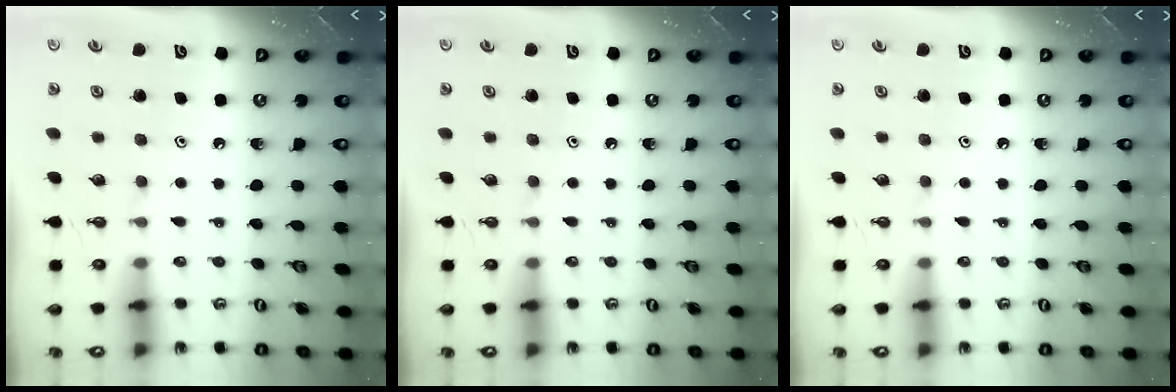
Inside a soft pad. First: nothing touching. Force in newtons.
{"total": 0.0}
{"total": 0.0}